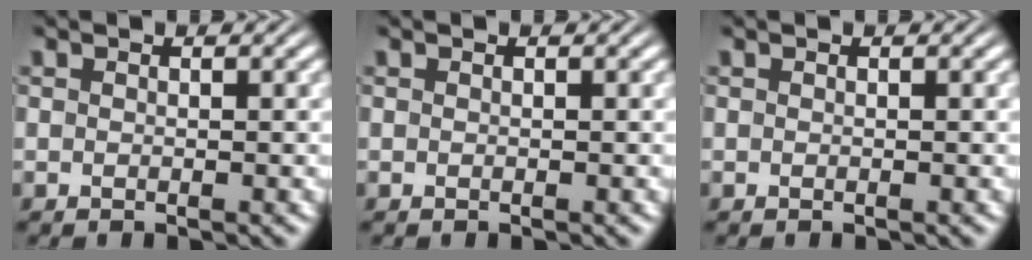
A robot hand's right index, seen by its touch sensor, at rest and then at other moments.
{"total": 0.0}
{"total": 0.0}